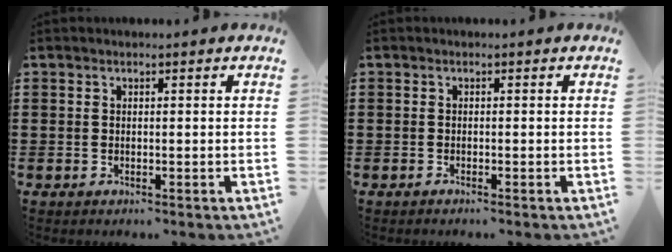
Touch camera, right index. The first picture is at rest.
{"total": 0.6, "force": [-0.6, -0.1, 0.2], "torque": [-0.005, -0.003, -0.011]}